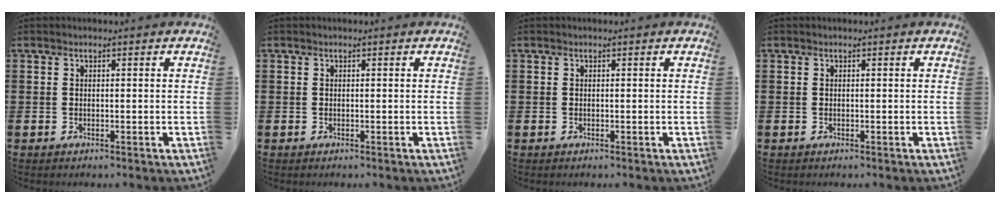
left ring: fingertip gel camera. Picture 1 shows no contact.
{"total": 0.0}
{"total": 0.0}
{"total": 0.0}